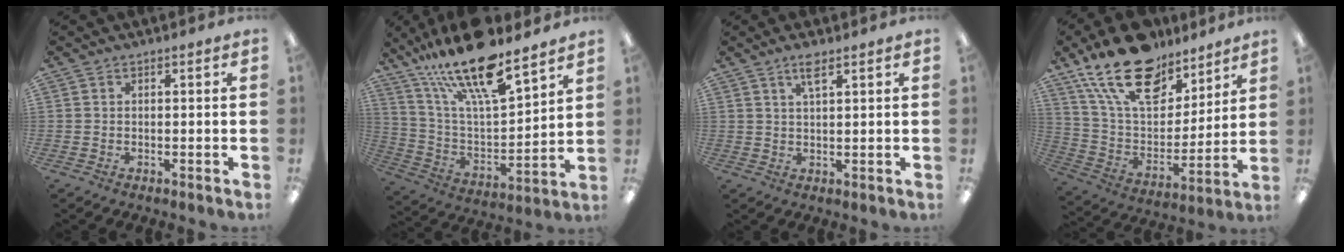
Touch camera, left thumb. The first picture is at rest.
{"total": 21.2, "force": [16.0, 5.5, 12.8], "torque": [-0.238, -0.097, 0.274]}
{"total": 3.7, "force": [2.5, 0.9, 2.6], "torque": [-0.050, 0.001, 0.041]}
{"total": 21.5, "force": [15.2, 10.7, 10.9], "torque": [-0.203, -0.083, 0.274]}